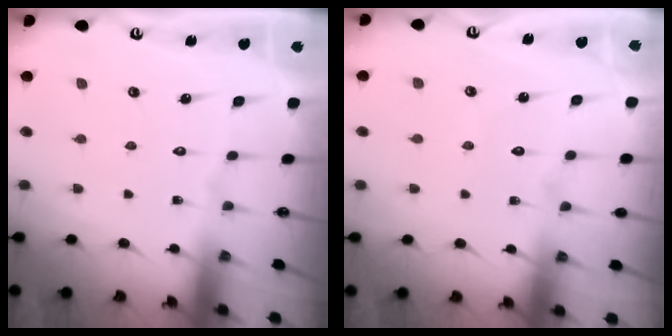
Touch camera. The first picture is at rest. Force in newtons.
{"total": 2.9, "press": 2.9, "slide": 0.3}